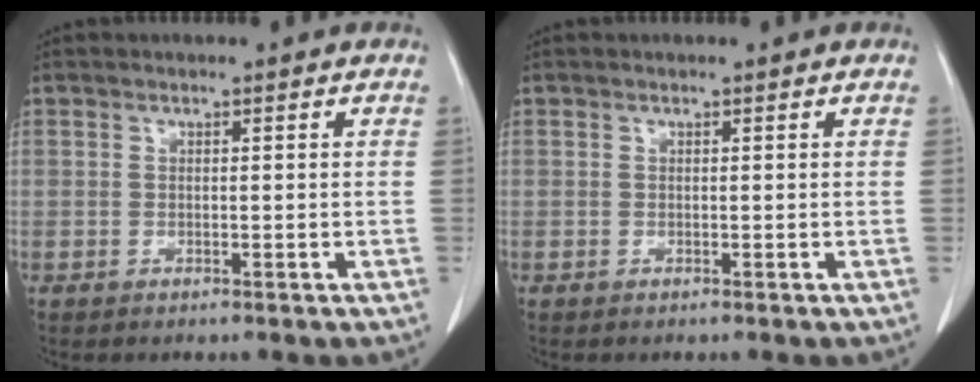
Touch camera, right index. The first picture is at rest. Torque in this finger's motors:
{"motor_torque": [0.00, 0.00, 0.00, 0.00]}